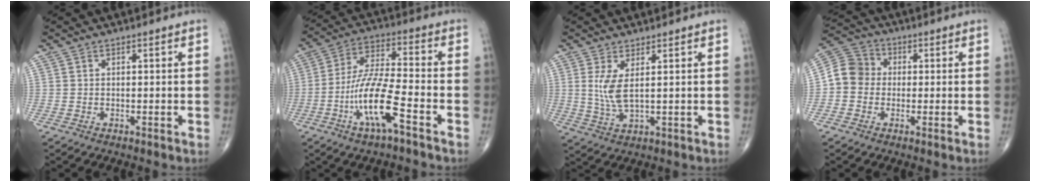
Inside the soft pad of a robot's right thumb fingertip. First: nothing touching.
{"total": 13.2, "force": [-5.7, 2.7, 11.6], "torque": [-0.241, 0.031, -0.110]}
{"total": 5.2, "force": [1.3, 1.5, 4.8], "torque": [-0.107, -0.018, 0.034]}
{"total": 7.5, "force": [-0.6, 6.8, 3.1], "torque": [-0.041, 0.028, -0.027]}